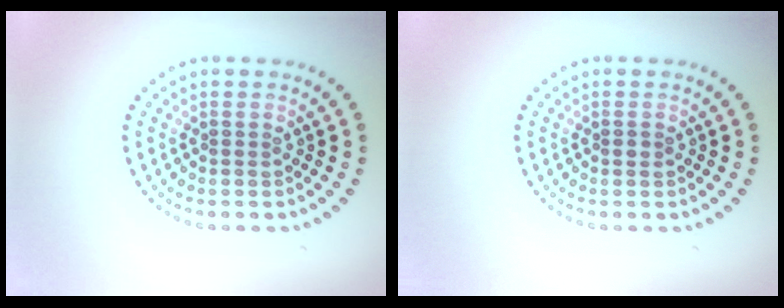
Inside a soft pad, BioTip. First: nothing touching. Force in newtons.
{"total": 0.7, "press": 0.7, "slide": 0.0}